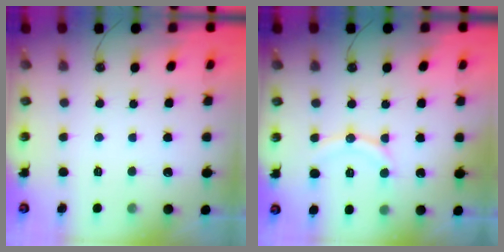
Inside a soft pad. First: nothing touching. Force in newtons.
{"total": 9.8, "press": 9.8, "slide": 0.9}